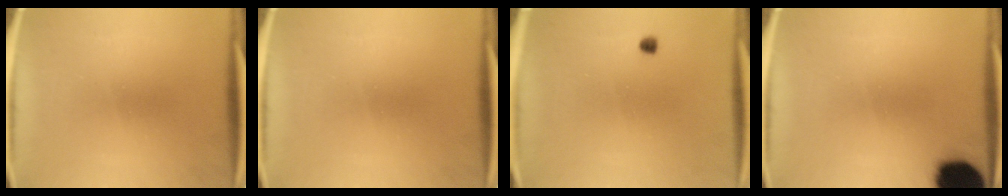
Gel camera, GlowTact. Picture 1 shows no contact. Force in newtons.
{"total": 0.0}
{"total": 1.0}
{"total": 17.5}